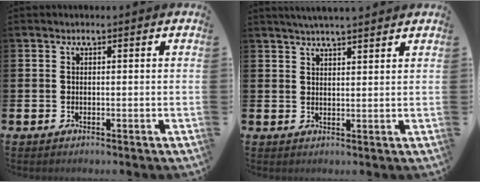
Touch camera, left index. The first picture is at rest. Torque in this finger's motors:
{"motor_torque": [0.33, -1.62, 0.12, 0.13]}